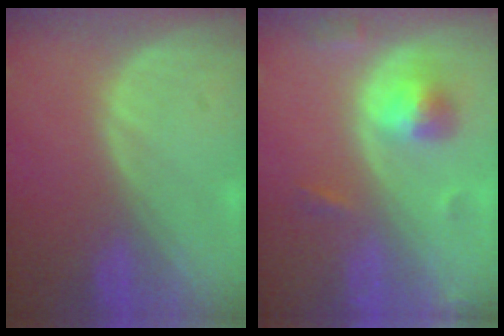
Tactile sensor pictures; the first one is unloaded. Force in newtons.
{"total": 5.3, "press": 5.1, "slide": 1.5}